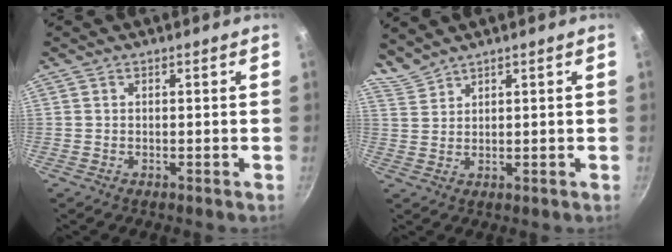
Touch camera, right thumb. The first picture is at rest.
{"total": 3.0, "force": [3.0, 0.3, 0.4], "torque": [-0.012, -0.003, 0.069]}